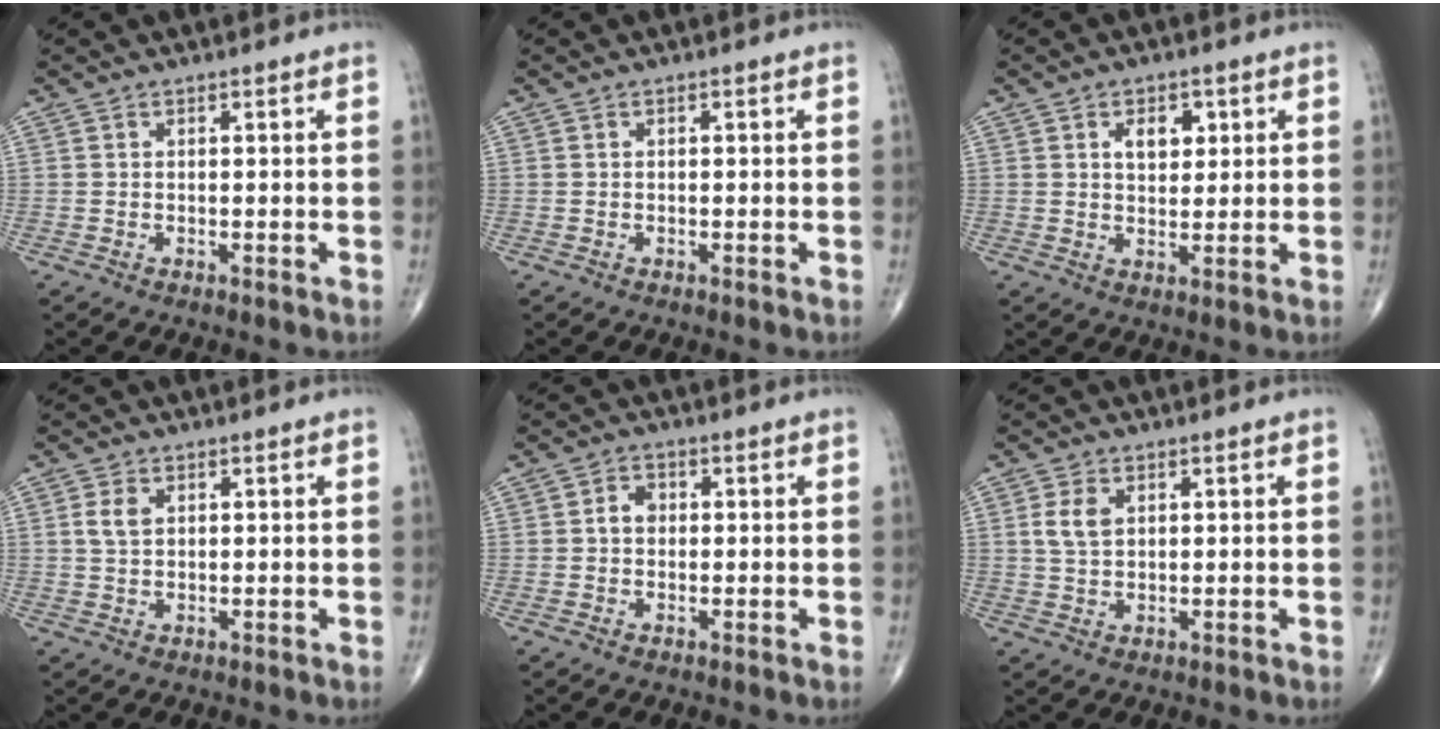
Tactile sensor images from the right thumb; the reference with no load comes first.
{"total": 0.0}
{"total": 5.1, "force": [1.8, 3.3, 3.5], "torque": [-0.030, -0.007, 0.026]}
{"total": 3.0, "force": [0.9, 2.0, 2.1], "torque": [-0.040, 0.001, 0.019]}
{"total": 2.8, "force": [0.1, 2.2, 1.7], "torque": [-0.021, 0.010, -0.003]}
{"total": 4.2, "force": [1.2, 2.7, 3.0], "torque": [-0.055, -0.002, 0.027]}